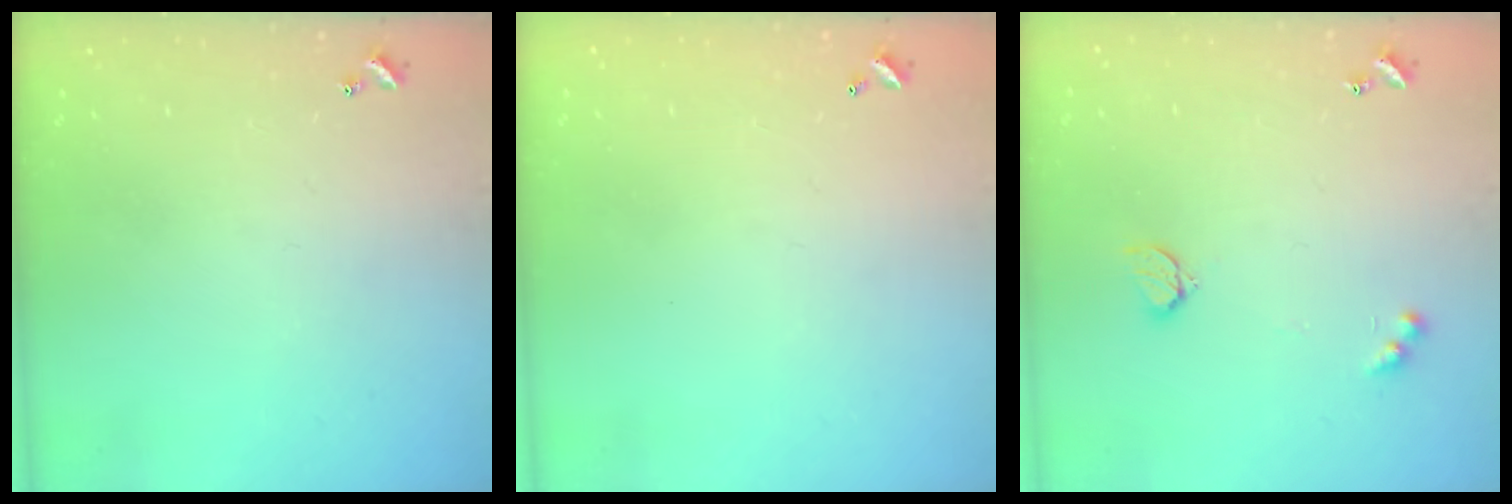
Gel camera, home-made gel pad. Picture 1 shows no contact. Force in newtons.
{"total": 2.7, "press": 2.7, "slide": 0.1}
{"total": 4.0, "press": 4.0, "slide": 0.6}